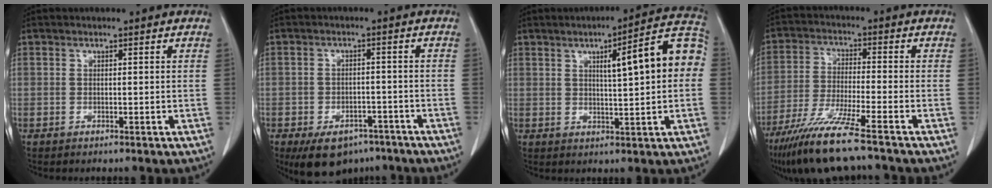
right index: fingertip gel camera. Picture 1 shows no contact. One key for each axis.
{"total": 9.5, "fx": -6.9, "fy": 5.3, "fz": 4.0, "tx": -0.058, "ty": 0.004, "tz": -0.099}
{"total": 11.9, "fx": 2.1, "fy": 1.4, "fz": 11.6, "tx": -0.155, "ty": 0.030, "tz": 0.025}
{"total": 12.0, "fx": -9.1, "fy": -0.2, "fz": 7.8, "tx": -0.149, "ty": -0.038, "tz": -0.161}